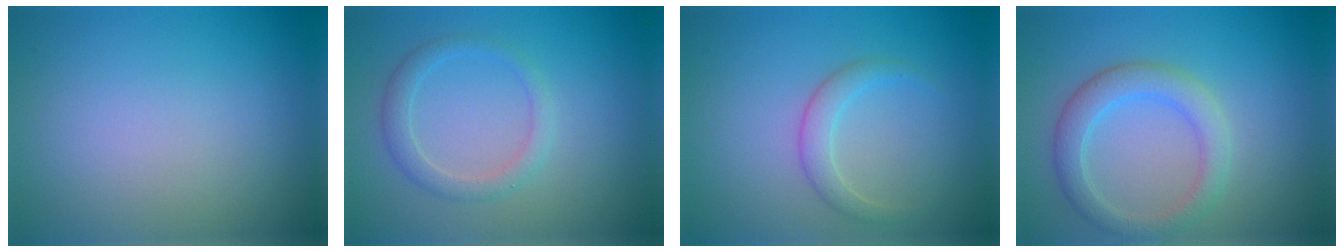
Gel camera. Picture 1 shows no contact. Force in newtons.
{"total": 2.1, "press": 2.1, "slide": 0.2}
{"total": 1.8, "press": 1.8, "slide": 0.2}
{"total": 3.4, "press": 3.4, "slide": 0.4}